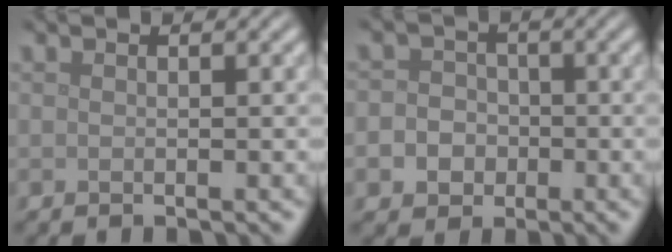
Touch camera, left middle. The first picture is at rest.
{"total": 5.0, "force": [-1.5, 4.6, 1.5], "torque": [-0.002, 0.004, -0.049]}